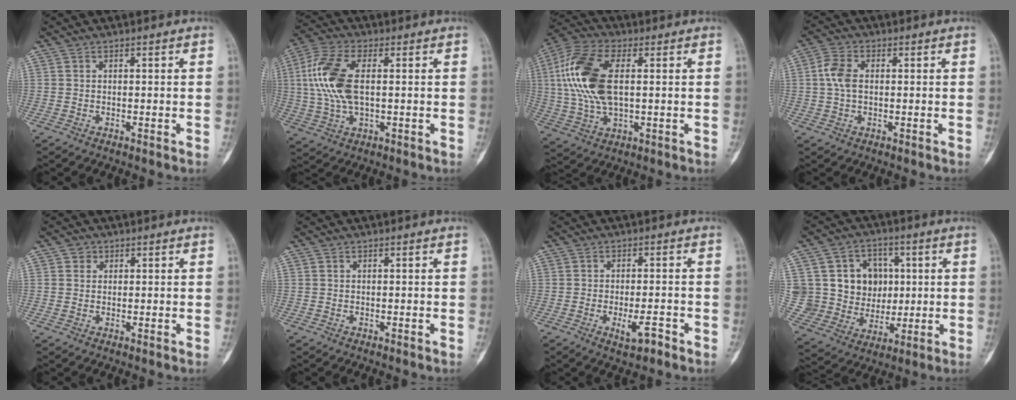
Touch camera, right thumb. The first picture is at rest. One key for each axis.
{"total": 12.6, "fx": 1.5, "fy": 6.3, "fz": 10.8, "tx": -0.245, "ty": 0.009, "tz": 0.029}
{"total": 16.2, "fx": 2.4, "fy": 8.3, "fz": 13.8, "tx": -0.302, "ty": 0.011, "tz": 0.045}
{"total": 5.2, "fx": 0.5, "fy": 3.2, "fz": 4.0, "tx": -0.091, "ty": 0.010, "tz": 0.005}
{"total": 1.7, "fx": 0.7, "fy": 1.5, "fz": 0.3, "tx": 0.011, "ty": 0.000, "tz": 0.004}
{"total": 0.0}
{"total": 4.4, "fx": -2.1, "fy": 1.4, "fz": 3.6, "tx": -0.053, "ty": 0.008, "tz": -0.029}
{"total": 15.6, "fx": 2.9, "fy": 13.9, "fz": 6.5, "tx": -0.060, "ty": 0.014, "tz": 0.071}